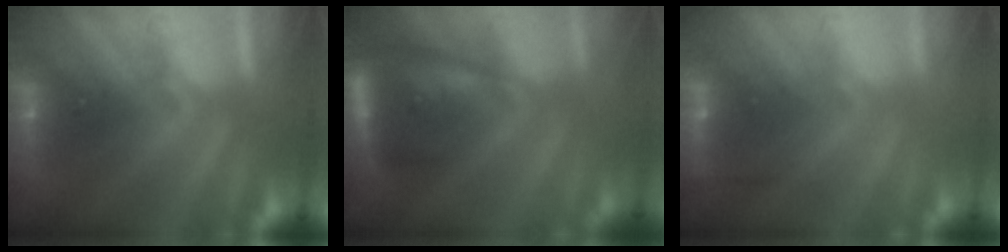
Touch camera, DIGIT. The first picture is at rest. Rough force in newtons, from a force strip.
{"total": 7.1}
{"total": 2.4}